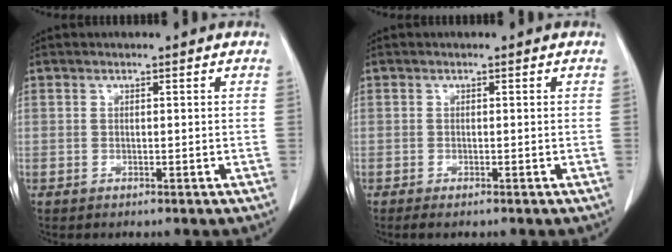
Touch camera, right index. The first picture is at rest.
{"total": 1.2, "force": [-1.0, 0.1, 0.8], "torque": [-0.012, -0.003, -0.012]}